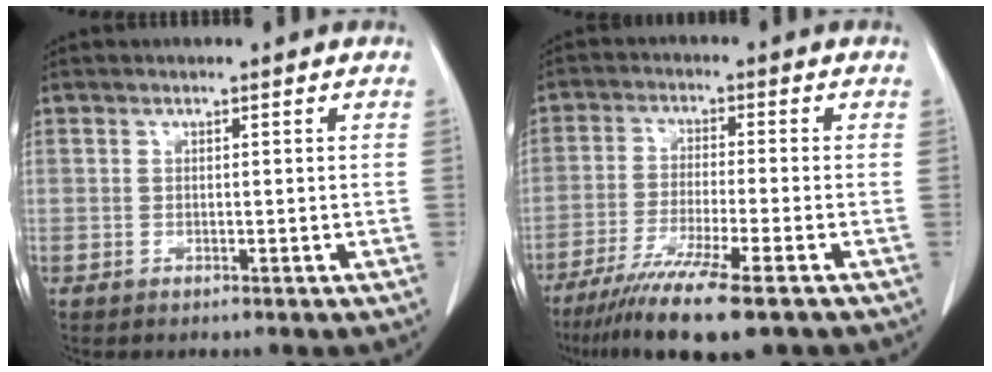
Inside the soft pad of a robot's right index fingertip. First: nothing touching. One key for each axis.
{"total": 11.5, "fx": -7.8, "fy": 0.1, "fz": 8.4, "tx": -0.141, "ty": -0.031, "tz": -0.129}